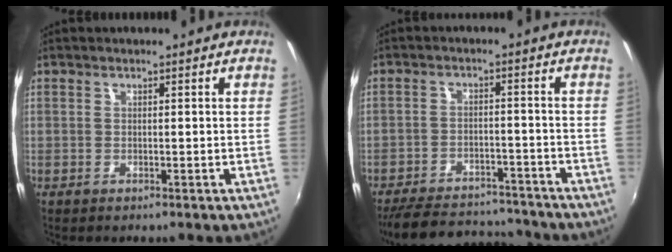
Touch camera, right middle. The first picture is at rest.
{"total": 17.6, "force": [-15.4, 5.5, 6.4], "torque": [-0.149, 0.005, -0.214]}